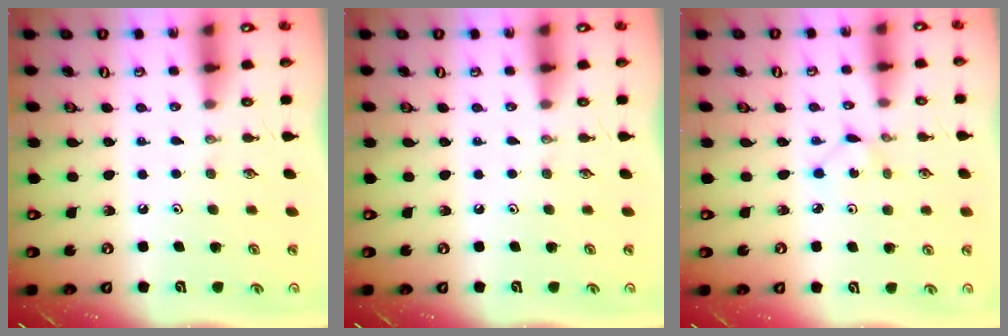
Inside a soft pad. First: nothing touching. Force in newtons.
{"total": 0.0}
{"total": 1.2, "press": 1.2, "slide": 0.2}